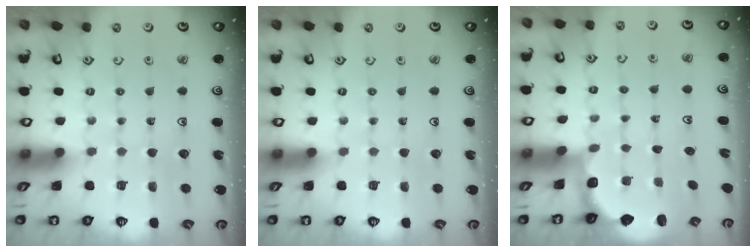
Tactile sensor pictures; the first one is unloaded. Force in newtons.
{"total": 0.0}
{"total": 2.6, "press": 2.1, "slide": 1.5}